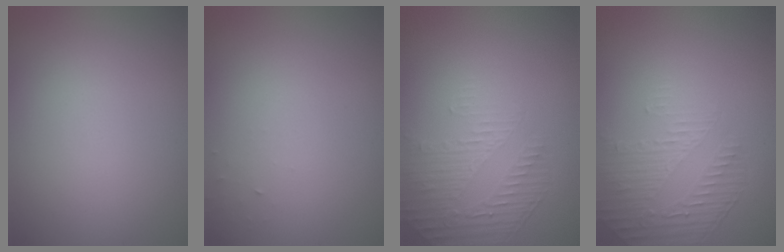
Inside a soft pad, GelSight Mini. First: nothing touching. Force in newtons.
{"total": 0.6, "press": 0.6, "slide": 0.1}
{"total": 1.8, "press": 1.1, "slide": 1.5}
{"total": 1.8, "press": 1.1, "slide": 1.5}